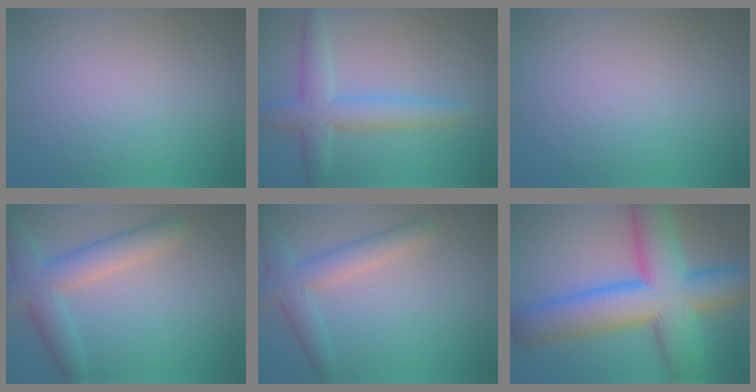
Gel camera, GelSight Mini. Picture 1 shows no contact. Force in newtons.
{"total": 4.3, "press": 4.3, "slide": 0.2}
{"total": 0.0}
{"total": 5.2, "press": 5.2, "slide": 0.2}
{"total": 3.8, "press": 3.8, "slide": 0.1}
{"total": 12.1, "press": 12.1, "slide": 0.3}